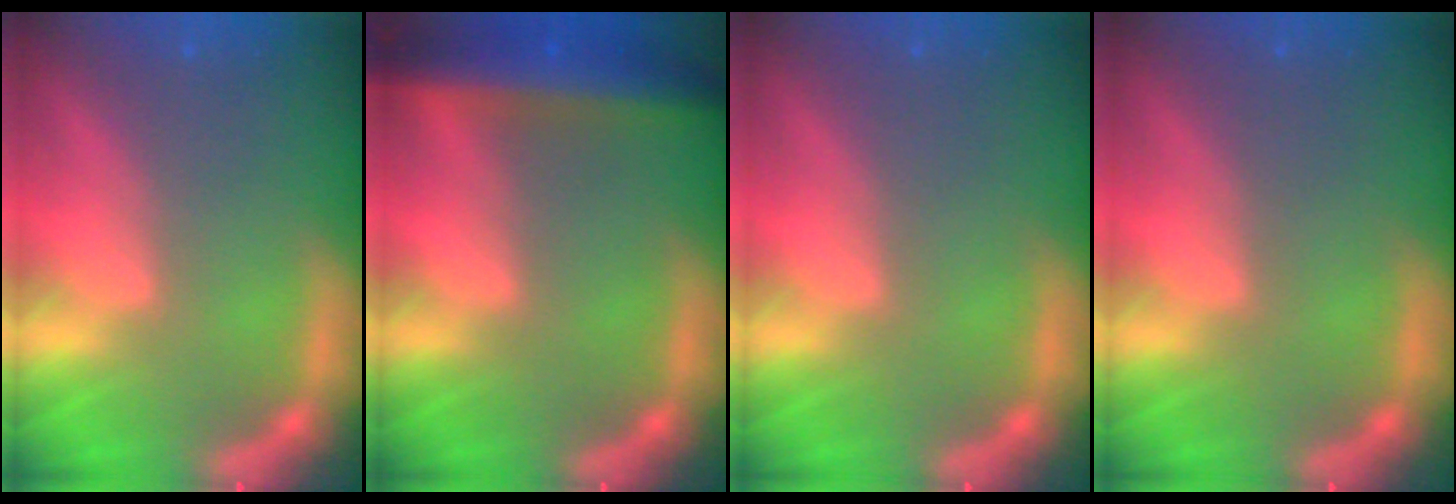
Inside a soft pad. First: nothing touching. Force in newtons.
{"total": 7.0}
{"total": 0.0}
{"total": 0.0}